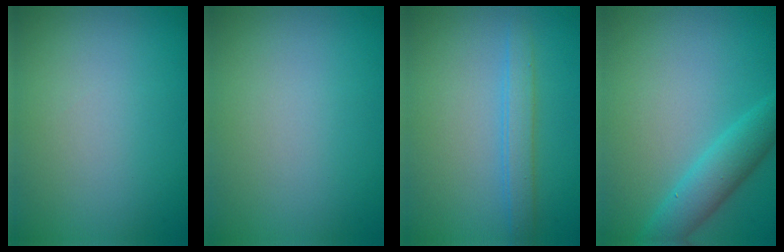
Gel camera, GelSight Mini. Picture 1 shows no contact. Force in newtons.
{"total": 0.0}
{"total": 2.2, "press": 2.2, "slide": 0.1}
{"total": 3.9, "press": 3.9, "slide": 0.2}